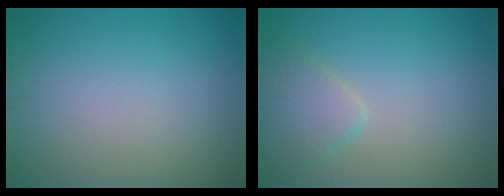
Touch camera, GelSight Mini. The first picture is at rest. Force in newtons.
{"total": 2.6, "press": 2.6, "slide": 0.2}